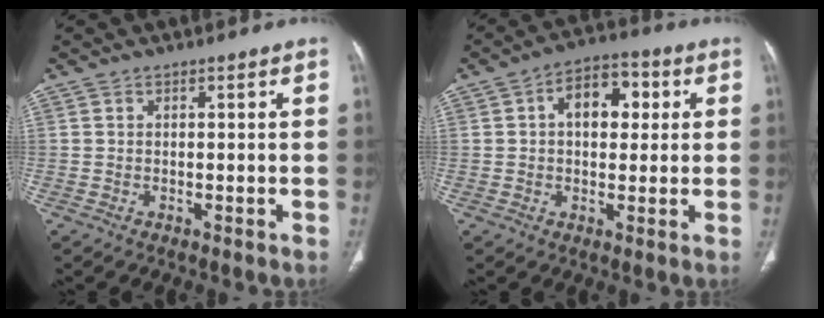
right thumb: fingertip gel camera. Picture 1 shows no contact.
{"total": 9.7, "force": [2.2, 6.0, 7.3], "torque": [-0.082, 0.017, 0.028]}